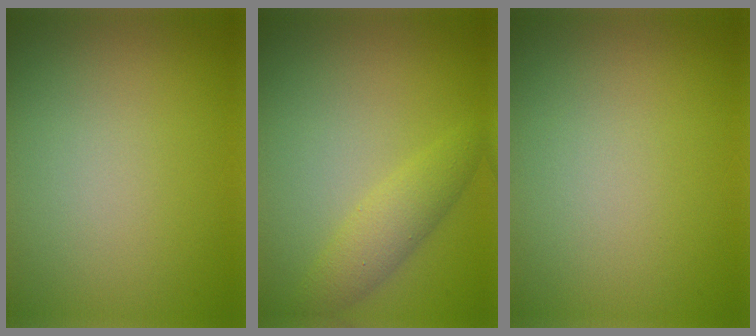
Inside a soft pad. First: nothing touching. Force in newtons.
{"total": 2.7, "press": 2.7, "slide": 0.1}
{"total": 0.0}